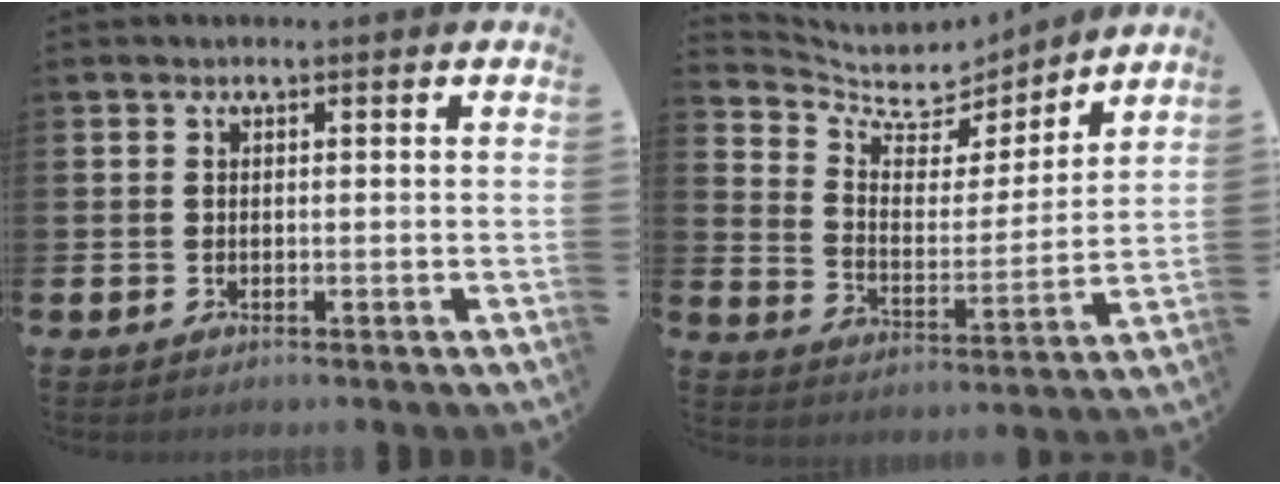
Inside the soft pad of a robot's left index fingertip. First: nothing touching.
{"total": 6.6, "force": [5.9, 2.7, 1.1], "torque": [-0.065, -0.048, 0.101]}